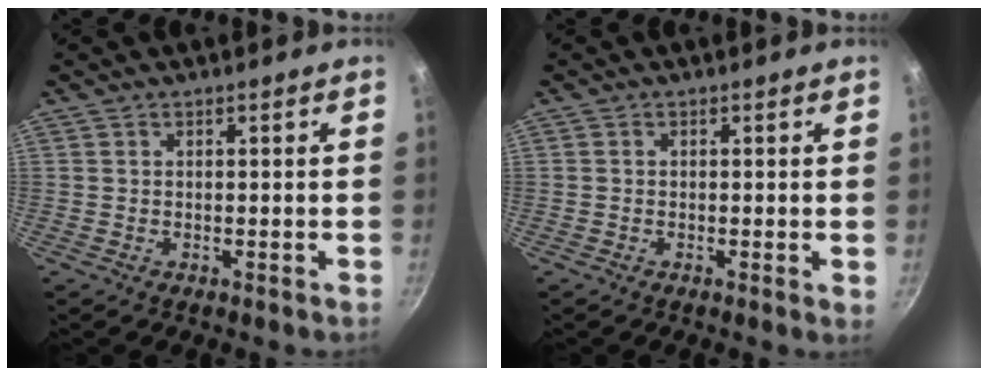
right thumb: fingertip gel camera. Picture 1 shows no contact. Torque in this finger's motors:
{"motor_torque": [-0.18, 0.16, -0.24, 0.06, 0.02]}